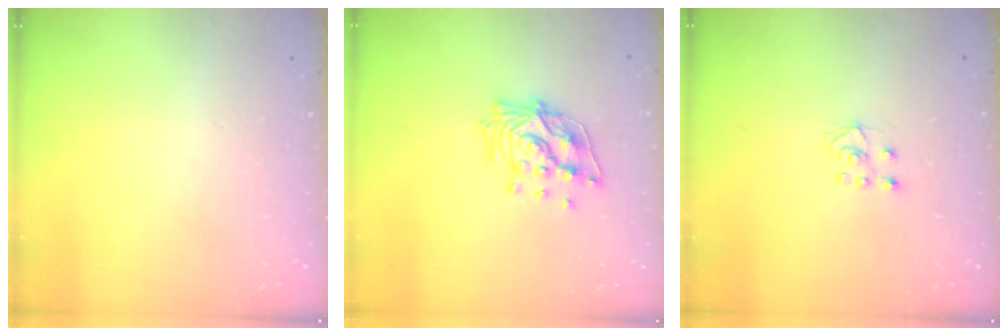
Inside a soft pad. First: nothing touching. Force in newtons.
{"total": 14.1, "press": 14.0, "slide": 1.8}
{"total": 4.2, "press": 4.2, "slide": 0.3}